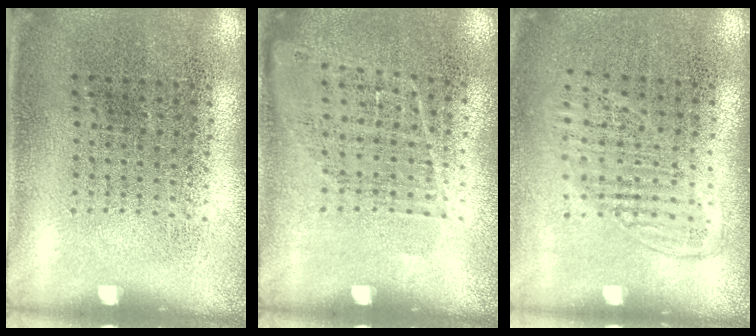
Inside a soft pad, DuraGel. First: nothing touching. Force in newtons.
{"total": 0.9, "press": 0.7, "slide": 0.5}
{"total": 1.3, "press": 1.2, "slide": 0.6}